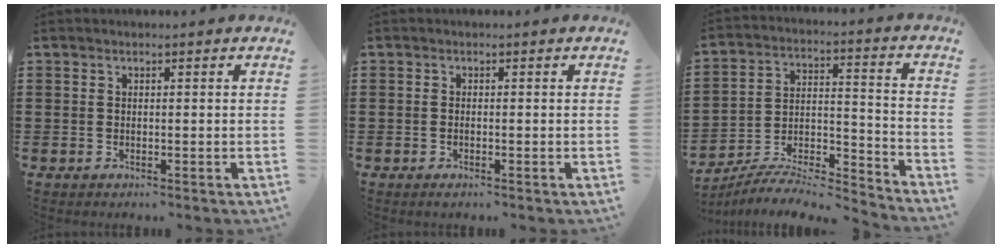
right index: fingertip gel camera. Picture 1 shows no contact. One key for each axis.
{"total": 0.6, "fx": -0.3, "fy": -0.1, "fz": 0.5, "tx": -0.011, "ty": -0.007, "tz": -0.003}
{"total": 6.8, "fx": -6.4, "fy": 1.1, "fz": 2.1, "tx": -0.040, "ty": 0.000, "tz": -0.129}